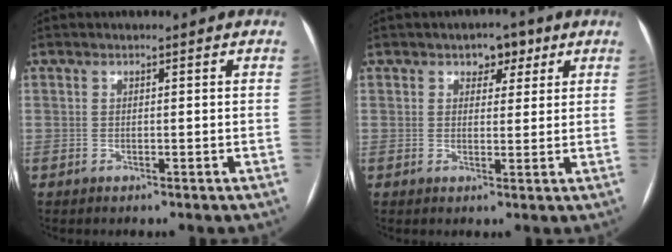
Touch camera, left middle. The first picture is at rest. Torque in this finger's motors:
{"motor_torque": [0.08, -0.08, 0.00, 0.03]}